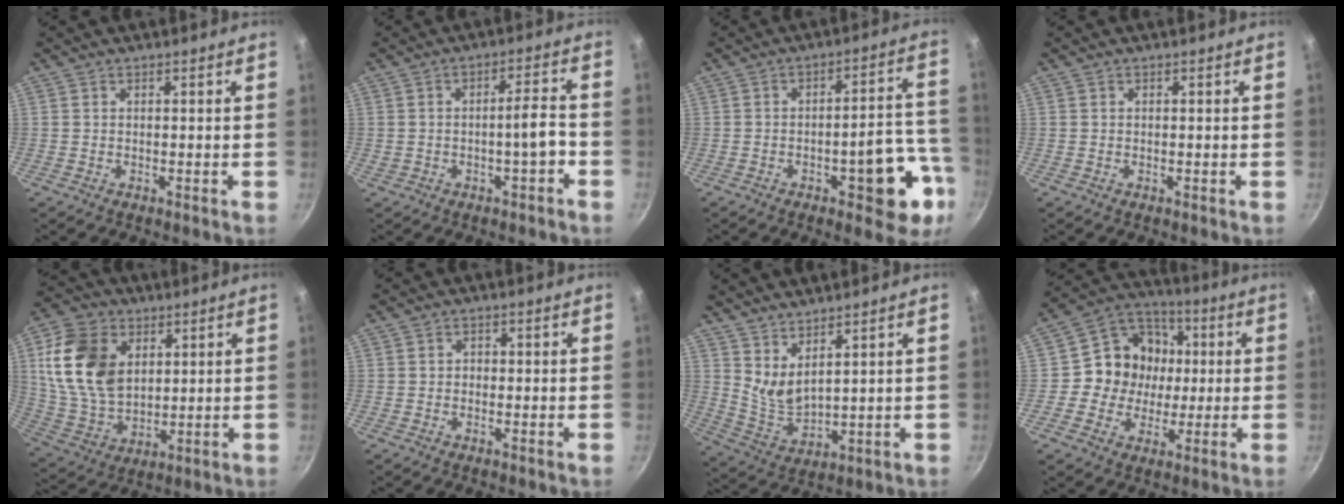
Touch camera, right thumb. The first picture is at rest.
{"total": 5.2, "force": [-2.0, 1.4, 4.6], "torque": [-0.058, 0.032, -0.022]}
{"total": 13.6, "force": [-5.3, 5.2, 11.4], "torque": [-0.105, 0.044, -0.065]}
{"total": 0.0}
{"total": 17.1, "force": [4.6, 12.0, 11.2], "torque": [-0.191, -0.011, 0.098]}
{"total": 1.4, "force": [-0.2, 1.2, 0.6], "torque": [-0.007, 0.004, -0.006]}
{"total": 6.8, "force": [4.7, 2.3, 4.4], "torque": [-0.072, -0.056, 0.097]}
{"total": 13.3, "force": [0.4, 12.2, 5.5], "torque": [-0.059, 0.023, -0.009]}